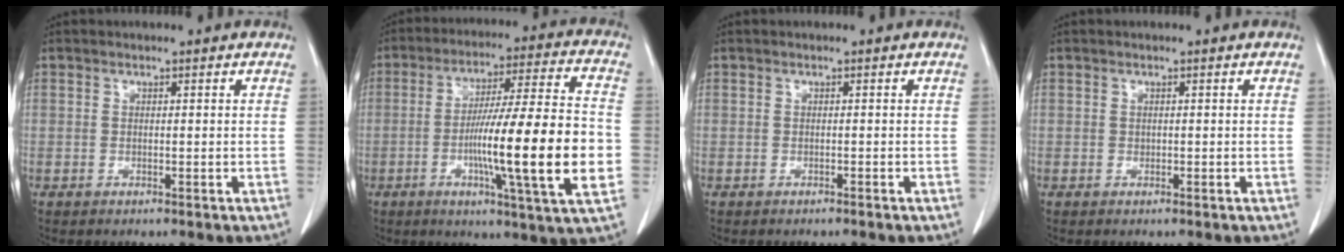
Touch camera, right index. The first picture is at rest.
{"total": 19.3, "force": [-3.7, 0.1, 18.9], "torque": [-0.284, -0.002, -0.060]}
{"total": 0.6, "force": [-0.5, 0.0, 0.3], "torque": [-0.004, -0.001, -0.006]}
{"total": 0.0}